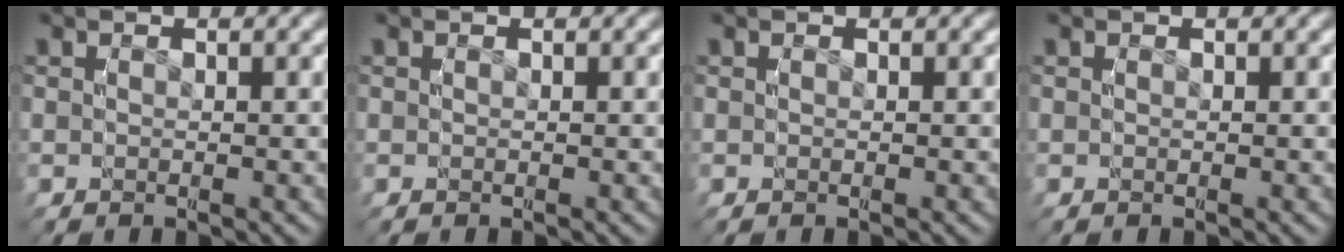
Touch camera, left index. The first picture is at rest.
{"total": 0.0}
{"total": 0.0}
{"total": 0.0}